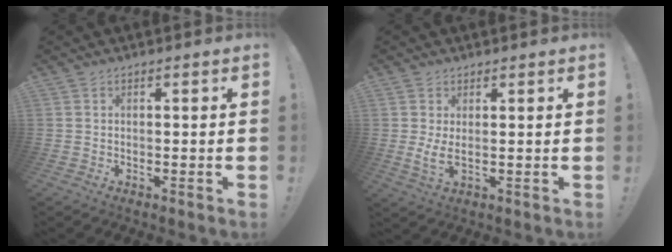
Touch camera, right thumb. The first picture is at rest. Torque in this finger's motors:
{"motor_torque": [0.67, 0.66, 0.34, -0.03, 0.07]}